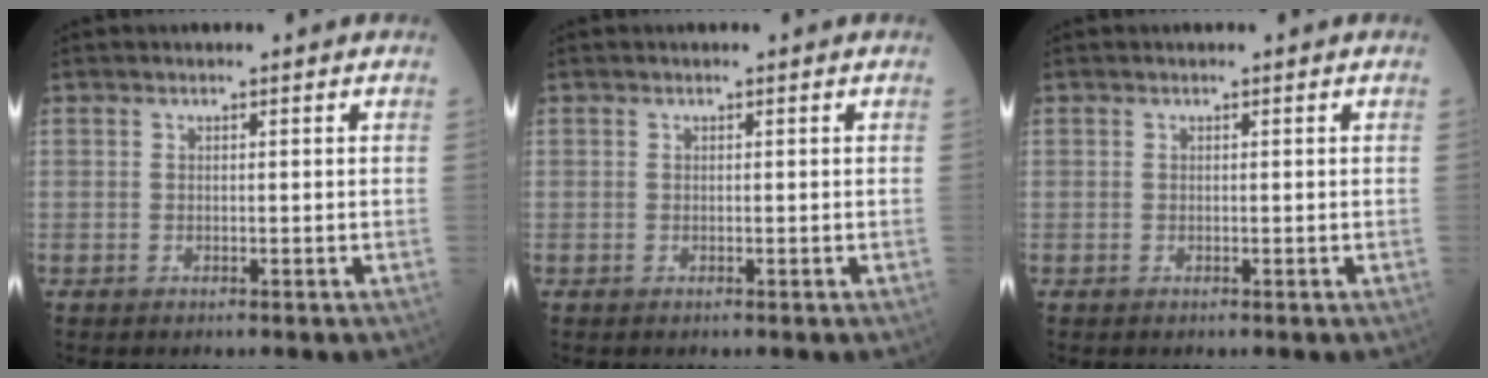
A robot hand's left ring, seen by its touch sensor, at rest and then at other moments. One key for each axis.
{"total": 0.0}
{"total": 0.0}